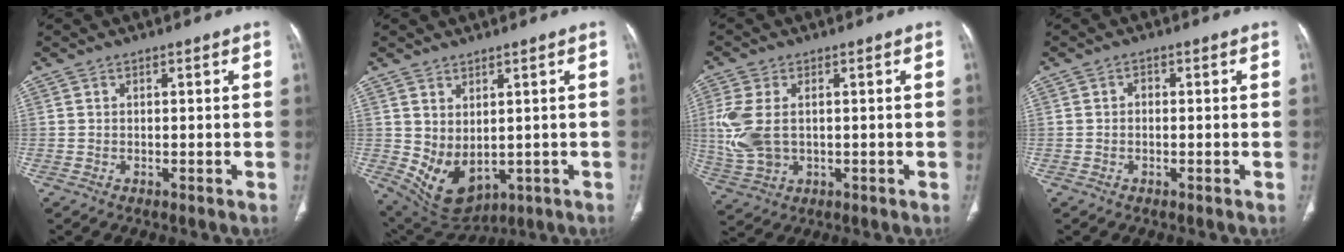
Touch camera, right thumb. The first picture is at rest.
{"total": 9.0, "force": [-0.1, 5.7, 6.9], "torque": [-0.110, -0.011, 0.035]}
{"total": 9.5, "force": [0.7, 6.0, 7.4], "torque": [-0.183, -0.001, 0.025]}
{"total": 1.0, "force": [-0.2, 0.8, 0.6], "torque": [-0.008, 0.003, -0.005]}